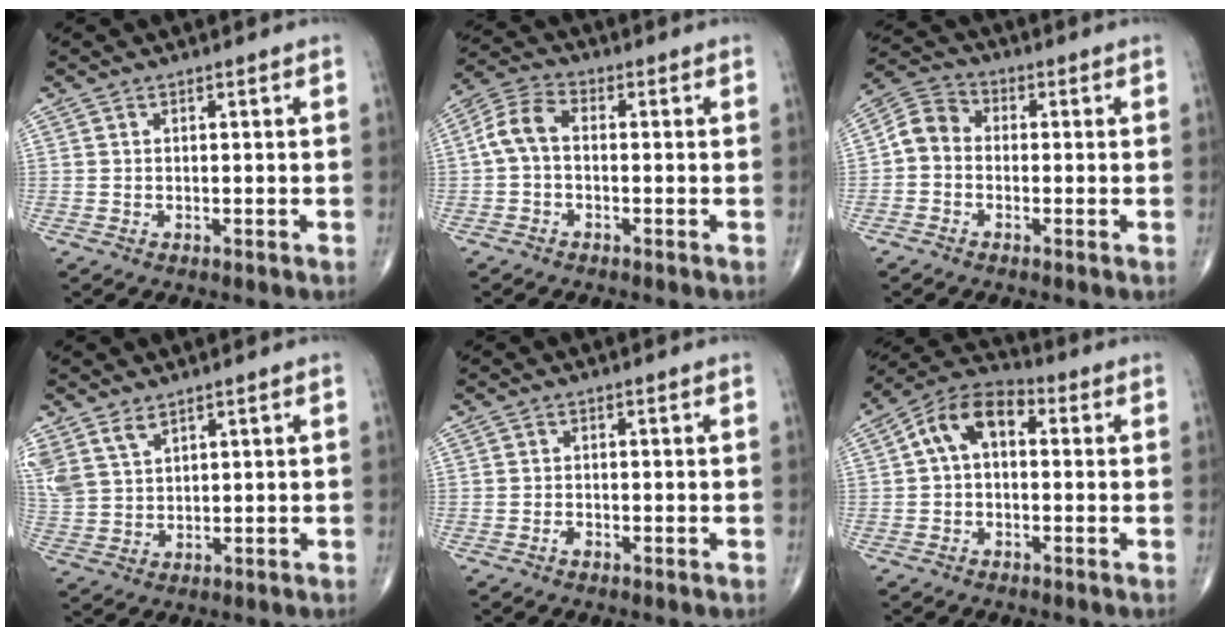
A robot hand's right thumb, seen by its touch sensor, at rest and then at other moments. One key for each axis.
{"total": 6.1, "fx": -0.4, "fy": 3.6, "fz": 4.8, "tx": -0.100, "ty": 0.022, "tz": -0.019}
{"total": 5.9, "fx": -0.9, "fy": 4.8, "fz": 3.3, "tx": -0.046, "ty": 0.020, "tz": -0.037}
{"total": 6.9, "fx": 4.5, "fy": 3.7, "fz": 3.7, "tx": -0.078, "ty": -0.011, "tz": 0.104}
{"total": 1.0, "fx": -0.6, "fy": 0.5, "fz": 0.6, "tx": -0.009, "ty": 0.001, "tz": -0.014}
{"total": 9.6, "fx": 1.3, "fy": 6.0, "fz": 7.4, "tx": -0.121, "ty": 0.032, "tz": 0.007}